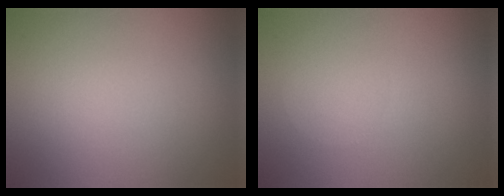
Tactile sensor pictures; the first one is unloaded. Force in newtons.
{"total": 0.0}